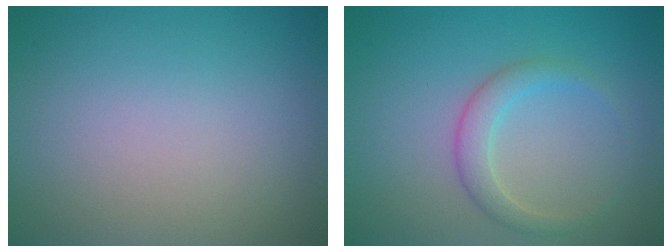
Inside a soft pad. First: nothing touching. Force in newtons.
{"total": 2.3, "press": 2.3, "slide": 0.1}